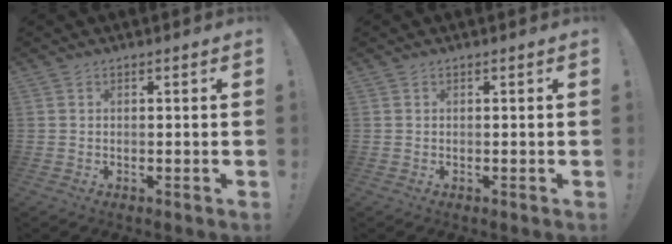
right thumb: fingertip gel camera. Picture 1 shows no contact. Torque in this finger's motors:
{"motor_torque": [0.00, 0.01, -0.11, 0.11, 0.06]}